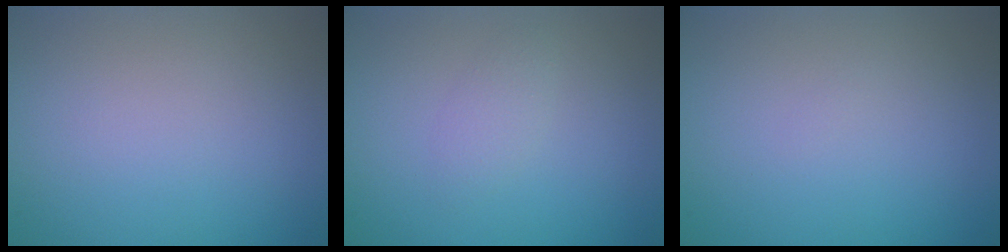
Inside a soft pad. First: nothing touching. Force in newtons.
{"total": 1.2, "press": 1.2, "slide": 0.1}
{"total": 0.0}